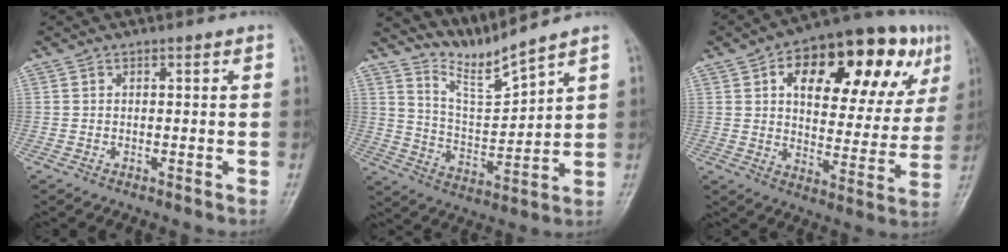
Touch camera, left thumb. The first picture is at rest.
{"total": 7.4, "force": [7.2, -1.0, 1.6], "torque": [-0.031, -0.070, 0.153]}
{"total": 25.8, "force": [10.6, 12.6, 19.8], "torque": [-0.239, 0.010, 0.154]}